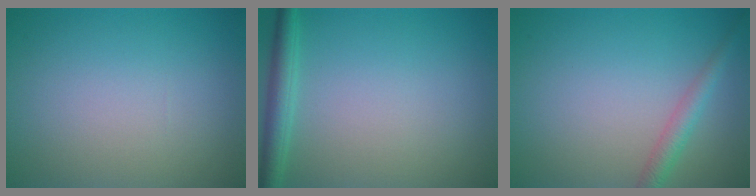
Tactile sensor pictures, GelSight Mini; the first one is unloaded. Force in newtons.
{"total": 2.5, "press": 2.5, "slide": 0.1}
{"total": 2.1, "press": 2.1, "slide": 0.1}